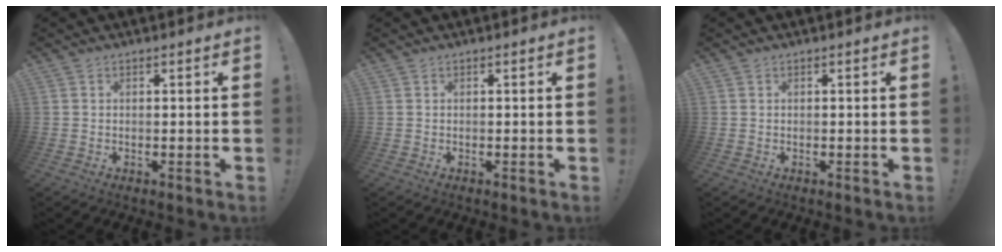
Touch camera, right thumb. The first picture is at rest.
{"total": 0.0}
{"total": 0.0}